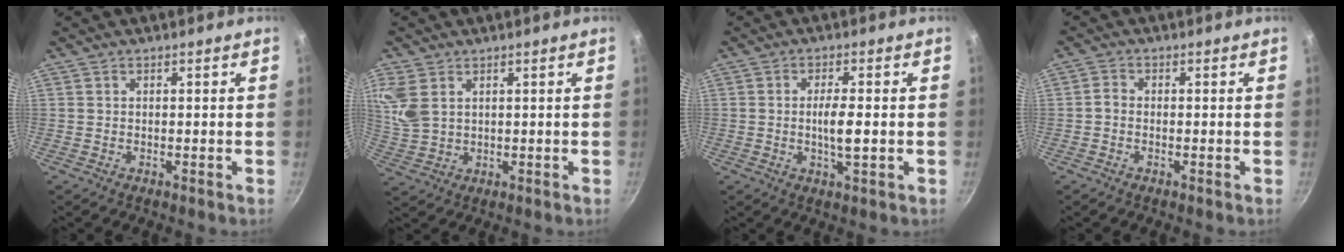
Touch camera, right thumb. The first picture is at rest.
{"total": 7.0, "force": [2.9, 4.6, 4.4], "torque": [-0.088, -0.009, 0.066]}
{"total": 5.0, "force": [-0.6, 1.1, 4.9], "torque": [-0.094, 0.001, -0.012]}
{"total": 1.7, "force": [-0.7, 1.2, 1.0], "torque": [-0.023, 0.011, -0.018]}